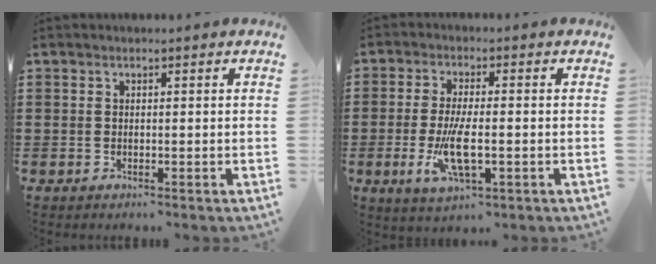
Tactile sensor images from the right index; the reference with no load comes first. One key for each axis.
{"total": 7.3, "fx": -1.8, "fy": 2.2, "fz": 6.7, "tx": -0.144, "ty": -0.014, "tz": -0.035}